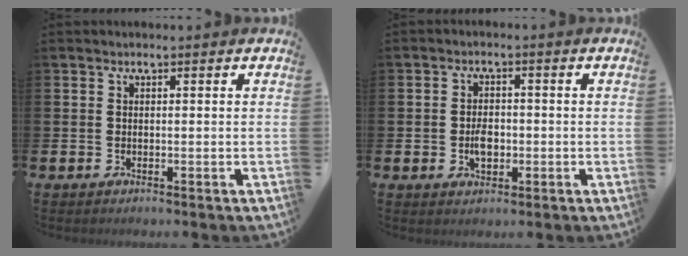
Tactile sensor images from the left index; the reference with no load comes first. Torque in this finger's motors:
{"motor_torque": [0.70, 0.33, 0.09, 0.09]}